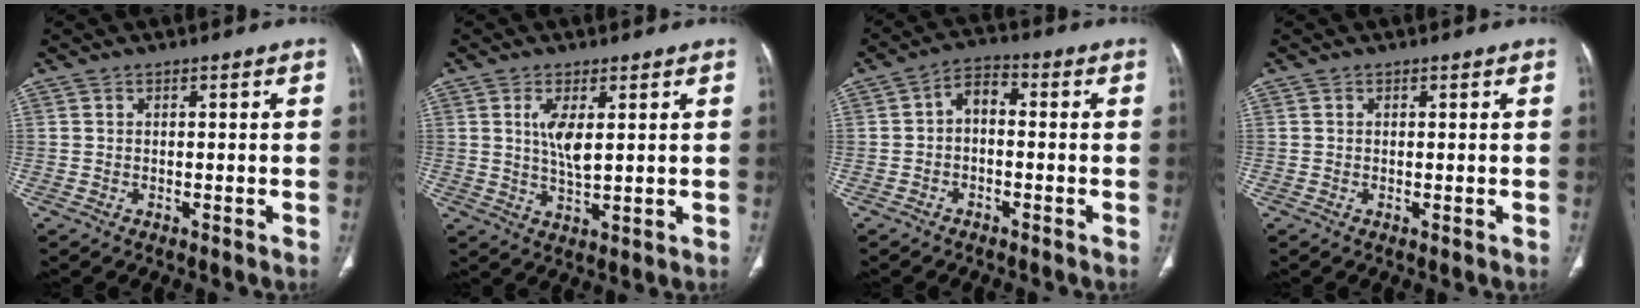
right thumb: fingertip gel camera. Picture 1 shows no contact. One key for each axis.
{"total": 5.6, "fx": 1.7, "fy": 1.9, "fz": 5.1, "tx": -0.103, "ty": -0.020, "tz": 0.036}
{"total": 4.7, "fx": -0.5, "fy": 2.8, "fz": 3.7, "tx": -0.055, "ty": 0.024, "tz": -0.021}
{"total": 0.0}